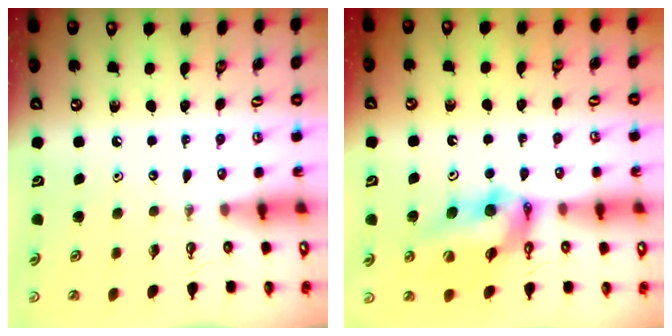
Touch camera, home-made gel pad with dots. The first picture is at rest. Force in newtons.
{"total": 12.5, "press": 12.4, "slide": 1.6}